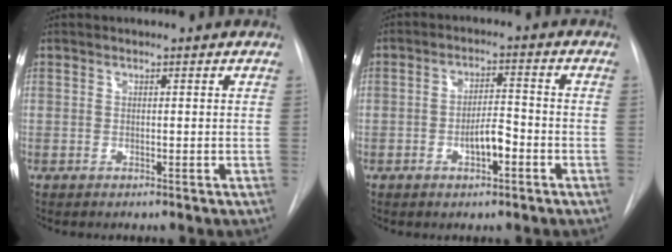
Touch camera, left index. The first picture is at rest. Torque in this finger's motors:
{"motor_torque": [0.21, 0.10, 0.10, 0.04]}